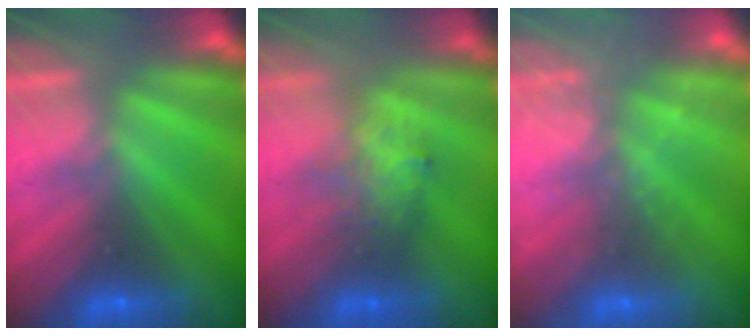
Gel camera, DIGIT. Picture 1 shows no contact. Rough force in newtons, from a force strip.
{"total": 2.6}
{"total": 2.1}